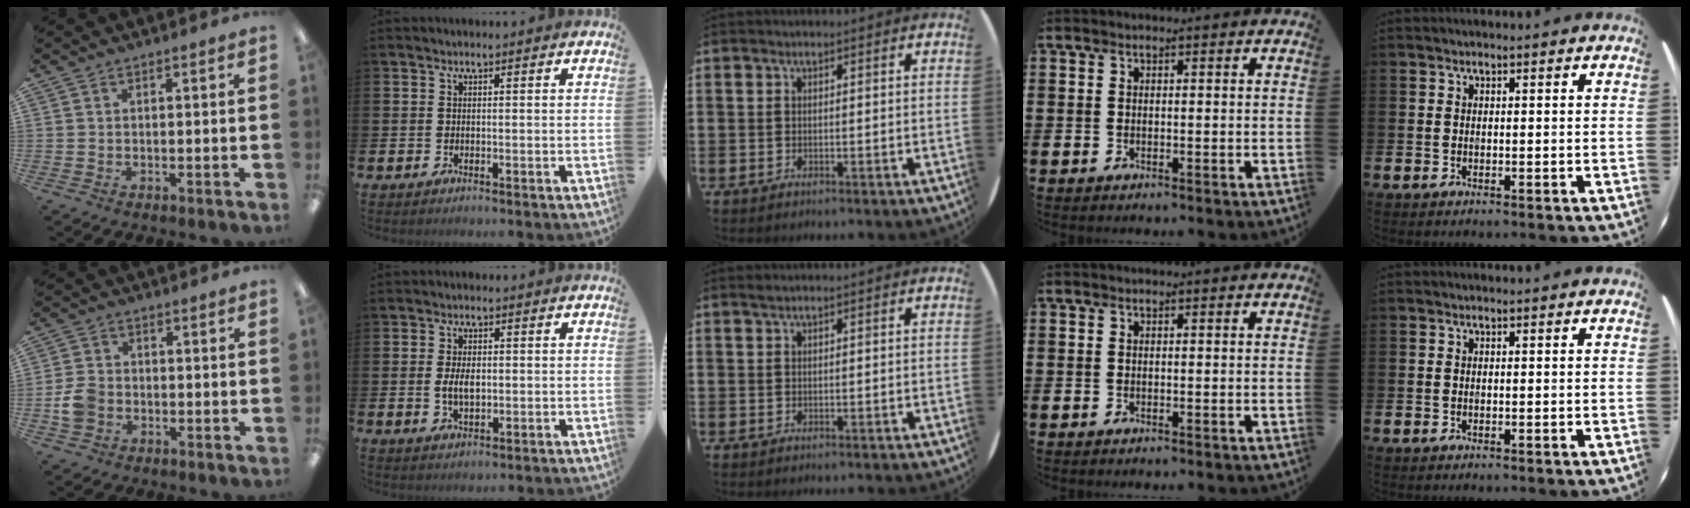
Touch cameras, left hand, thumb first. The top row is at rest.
{"thumb": {"total": 5.5, "force": [-1.6, 4.5, 2.9], "torque": [-0.060, 0.010, -0.029]}, "index": {"total": 3.4, "force": [-0.2, 2.3, 2.5], "torque": [-0.031, 0.000, -0.010]}}